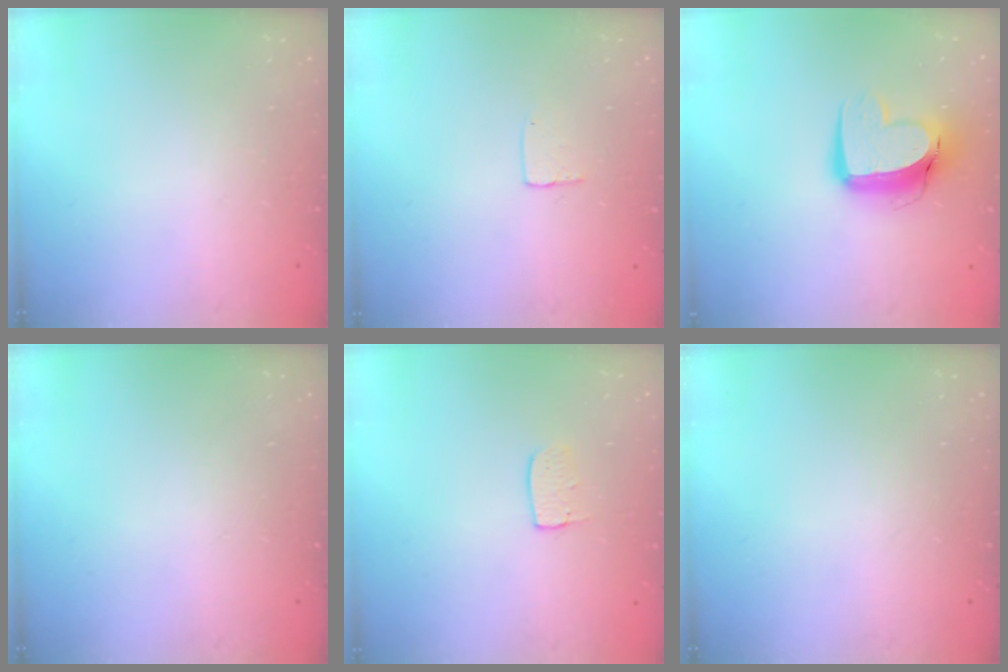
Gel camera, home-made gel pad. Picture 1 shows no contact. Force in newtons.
{"total": 3.6, "press": 3.6, "slide": 0.2}
{"total": 12.0, "press": 12.0, "slide": 1.2}
{"total": 0.0}
{"total": 6.0, "press": 6.0, "slide": 0.3}
{"total": 0.0}